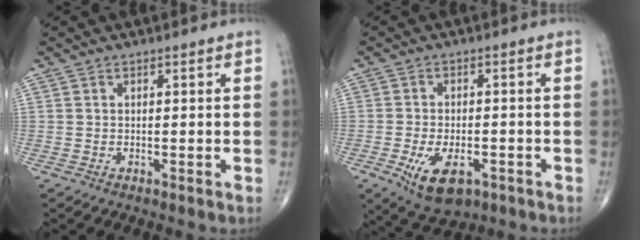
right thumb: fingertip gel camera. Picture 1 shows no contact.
{"total": 9.2, "force": [-3.9, 4.8, 6.8], "torque": [-0.112, 0.004, -0.054]}